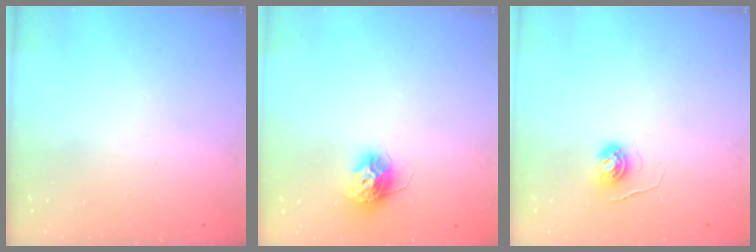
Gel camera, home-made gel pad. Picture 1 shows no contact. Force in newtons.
{"total": 10.3, "press": 10.3, "slide": 0.7}
{"total": 5.0, "press": 5.0, "slide": 0.4}